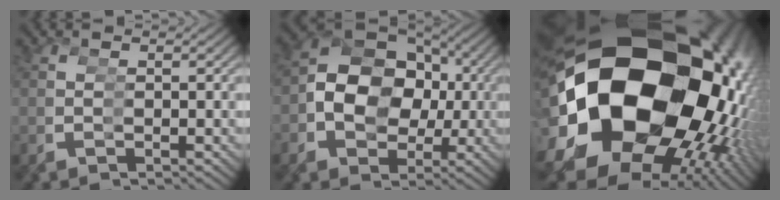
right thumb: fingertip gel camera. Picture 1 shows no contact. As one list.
[{"total": 14.0, "force": [-0.4, 10.2, 9.6], "torque": [-0.184, -0.024, 0.009]}, {"total": 34.2, "force": [-0.5, 22.8, 25.5], "torque": [-0.436, -0.046, 0.017]}]